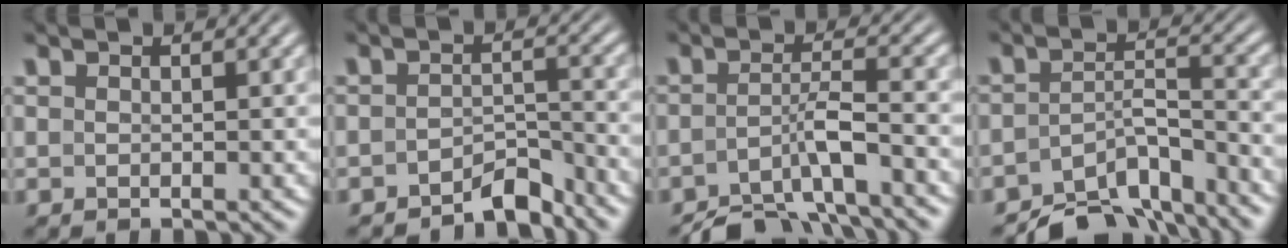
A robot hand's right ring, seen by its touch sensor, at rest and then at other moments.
{"total": 4.1, "force": [-3.9, 0.8, 1.1], "torque": [-0.009, -0.008, -0.065]}
{"total": 6.5, "force": [-5.5, 1.2, 3.1], "torque": [-0.058, -0.024, -0.074]}
{"total": 8.2, "force": [-7.0, 2.8, 3.3], "torque": [-0.043, -0.025, -0.105]}